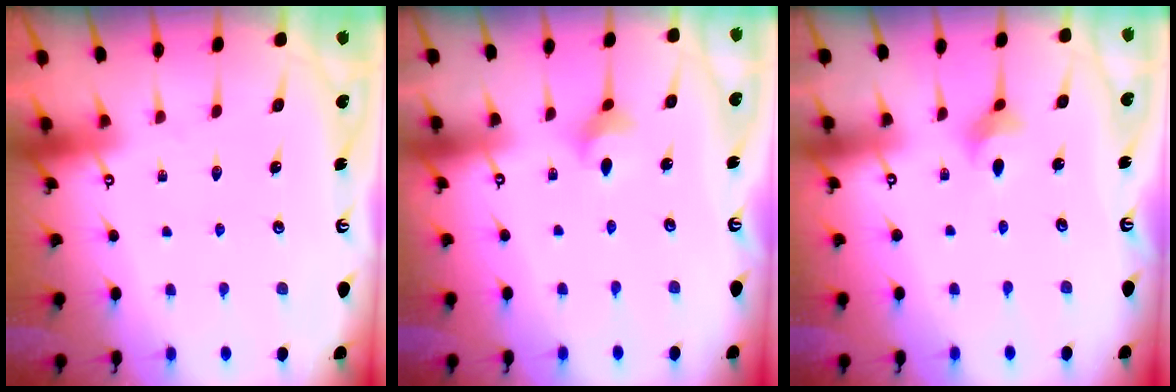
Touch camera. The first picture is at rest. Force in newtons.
{"total": 3.3, "press": 3.3, "slide": 0.2}
{"total": 2.7, "press": 2.7, "slide": 0.5}